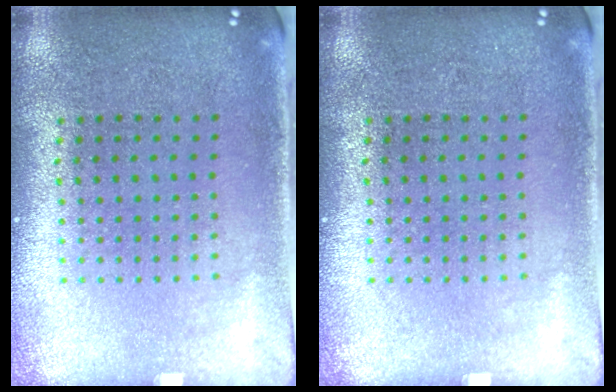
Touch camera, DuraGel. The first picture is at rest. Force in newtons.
{"total": 0.0}